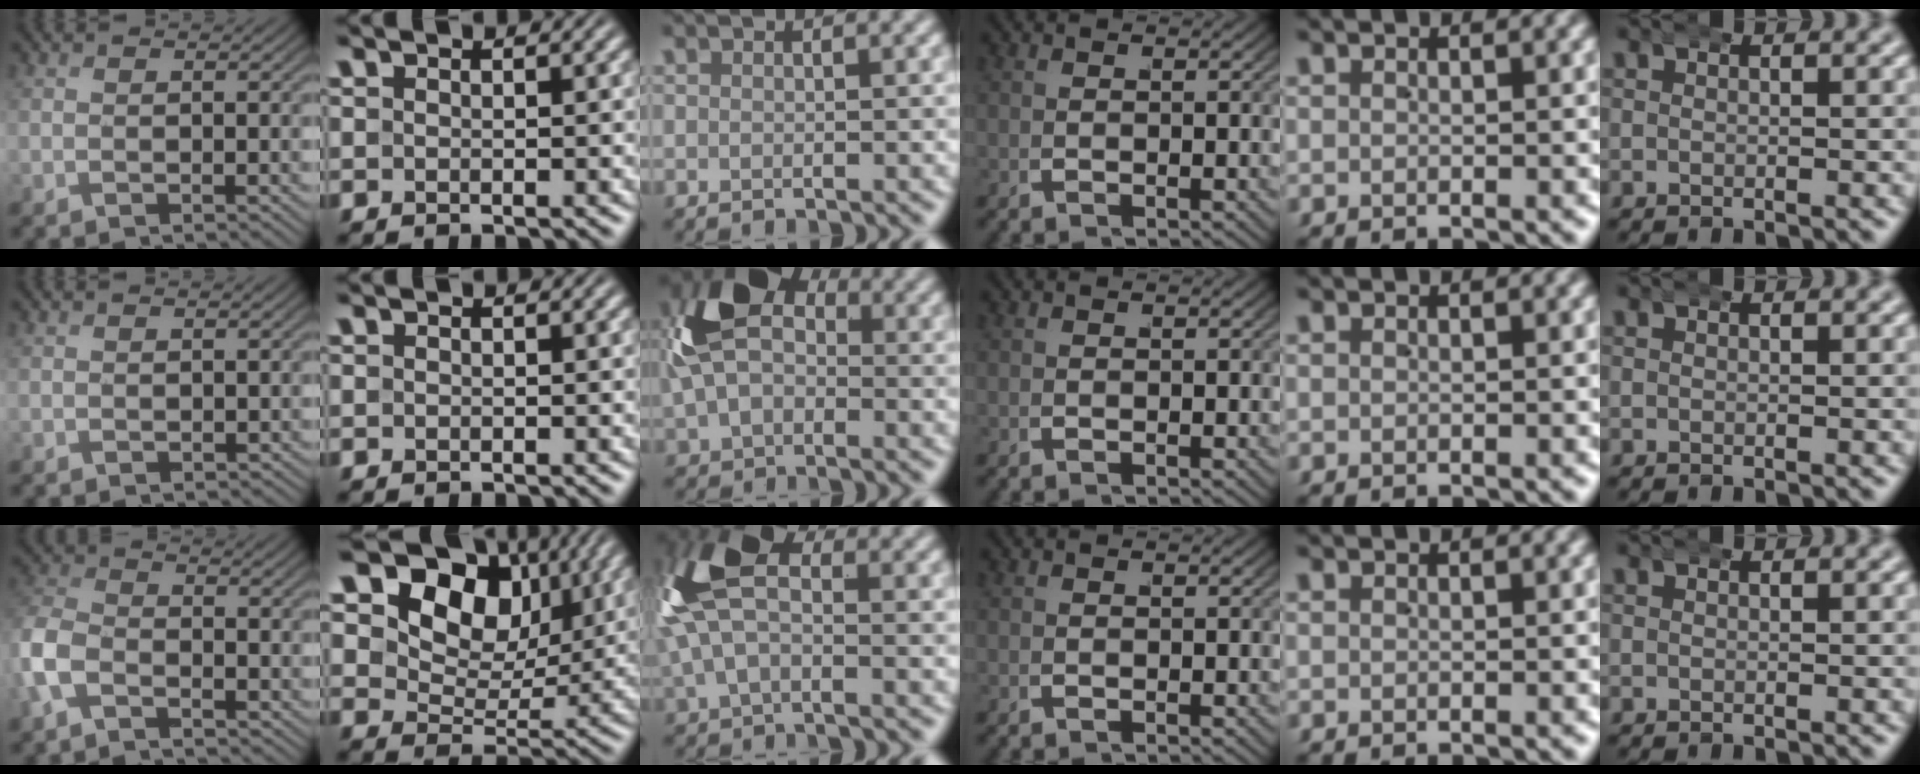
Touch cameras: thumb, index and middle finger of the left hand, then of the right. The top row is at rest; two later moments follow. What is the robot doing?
{"motion": "wrap", "object": "arm wrap"}